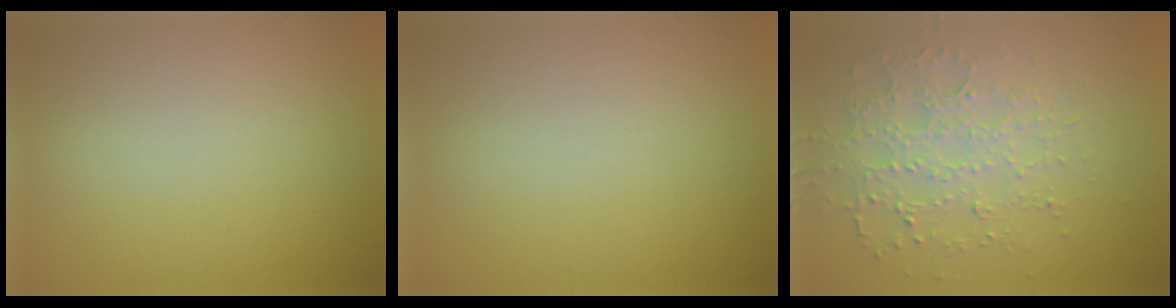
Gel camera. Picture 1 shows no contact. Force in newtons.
{"total": 0.0}
{"total": 3.4, "press": 3.2, "slide": 1.3}